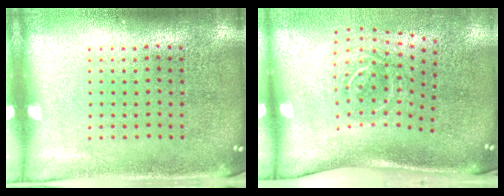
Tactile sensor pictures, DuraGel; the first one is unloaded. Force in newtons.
{"total": 2.1, "press": 1.3, "slide": 1.6}